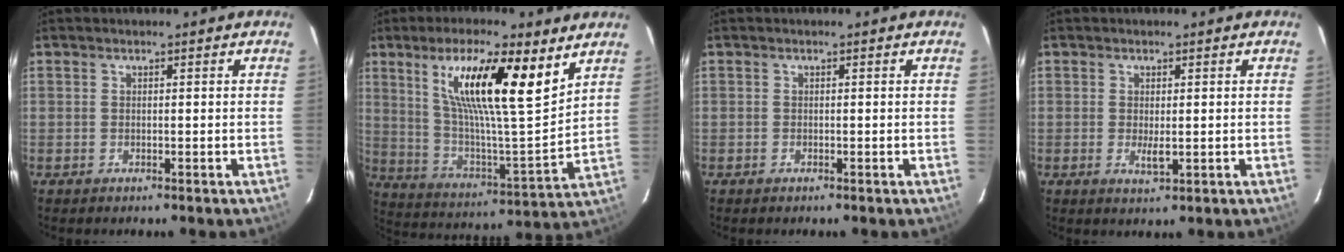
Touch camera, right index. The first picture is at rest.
{"total": 20.4, "force": [10.8, 3.3, 17.0], "torque": [-0.287, 0.011, 0.191]}
{"total": 0.0}
{"total": 2.5, "force": [-0.2, 0.9, 2.3], "torque": [-0.042, -0.006, -0.001]}